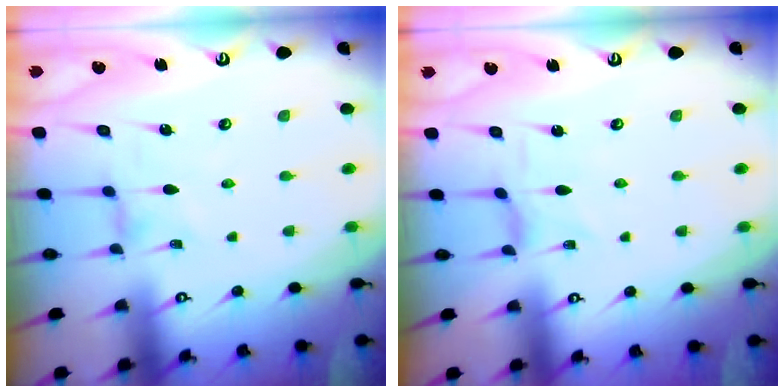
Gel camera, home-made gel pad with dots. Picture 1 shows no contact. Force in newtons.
{"total": 0.6, "press": 0.6, "slide": 0.2}